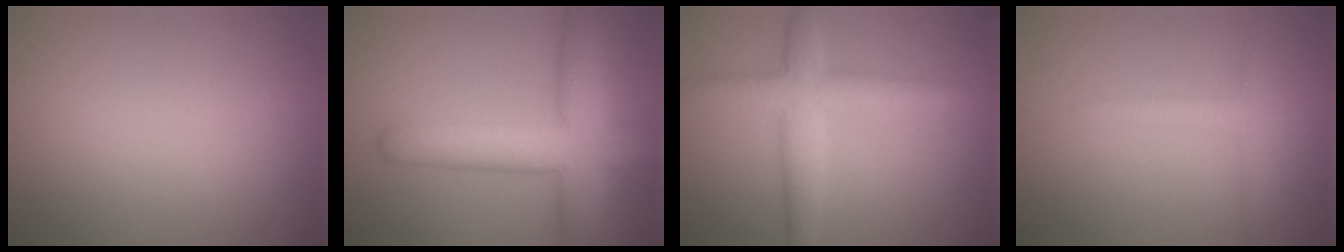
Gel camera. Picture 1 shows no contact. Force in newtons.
{"total": 8.6, "press": 8.6, "slide": 0.3}
{"total": 4.5, "press": 4.5, "slide": 0.1}
{"total": 1.7, "press": 1.7, "slide": 0.1}